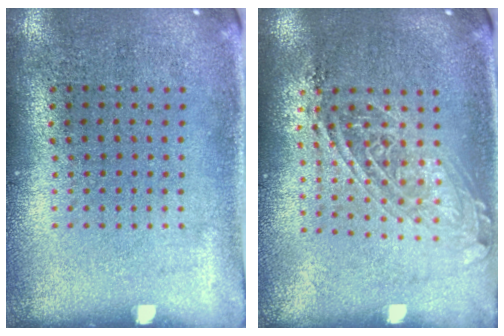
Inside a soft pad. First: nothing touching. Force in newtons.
{"total": 1.5, "press": 1.2, "slide": 0.9}